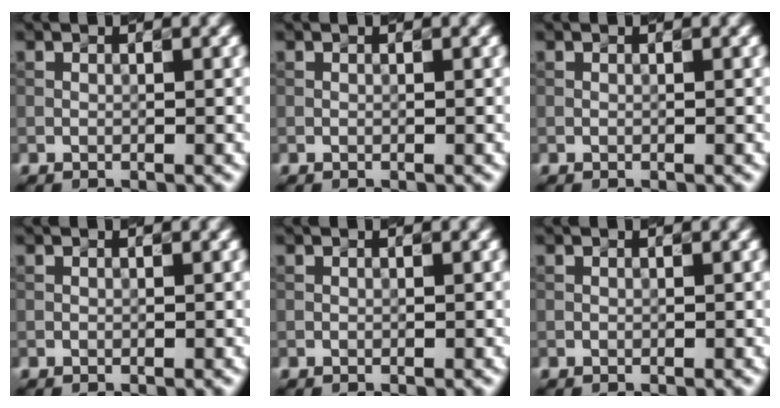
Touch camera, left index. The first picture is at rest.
{"total": 0.0}
{"total": 0.0}
{"total": 0.0}
{"total": 0.0}
{"total": 0.0}